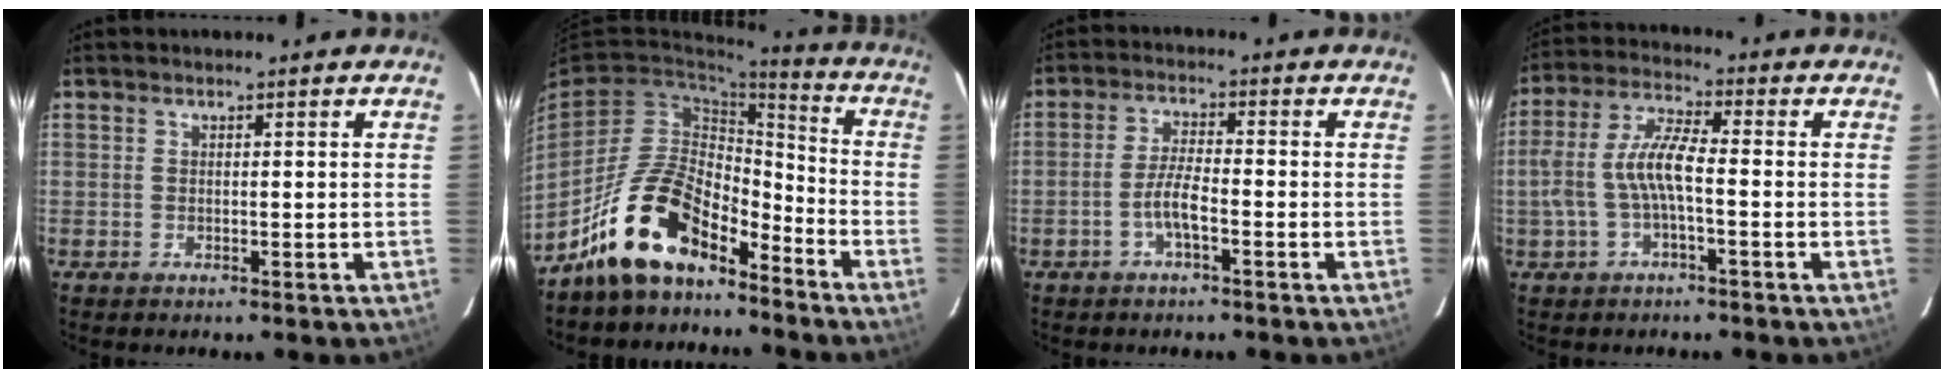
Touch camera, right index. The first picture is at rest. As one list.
[{"total": 14.8, "force": [-11.1, 6.3, 7.6], "torque": [-0.155, 0.022, -0.199]}, {"total": 4.2, "force": [-2.1, 0.7, 3.6], "torque": [-0.078, 0.004, -0.041]}, {"total": 8.1, "force": [-1.8, 2.0, 7.6], "torque": [-0.165, 0.010, -0.031]}]